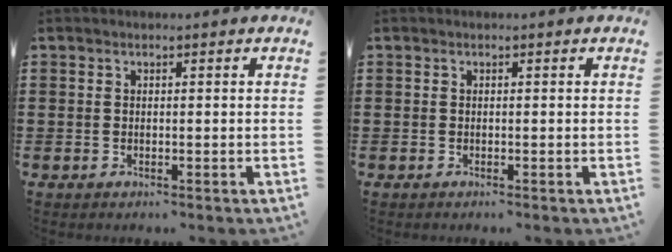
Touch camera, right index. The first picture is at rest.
{"total": 0.0}